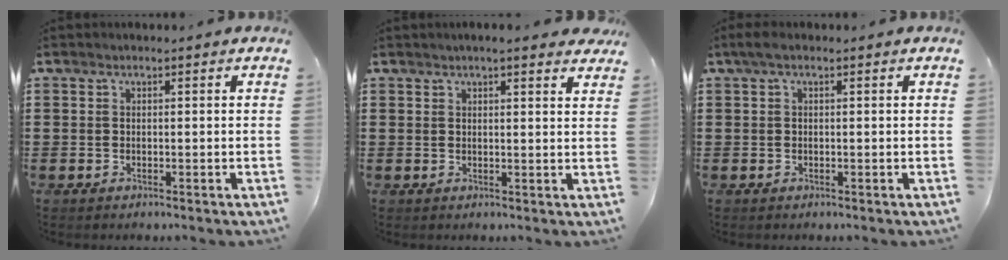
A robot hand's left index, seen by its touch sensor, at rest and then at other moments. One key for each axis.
{"total": 2.6, "fx": 2.3, "fy": 0.1, "fz": 1.3, "tx": -0.031, "ty": 0.000, "tz": 0.042}
{"total": 1.2, "fx": -0.3, "fy": 0.3, "fz": 1.2, "tx": -0.021, "ty": -0.001, "tz": -0.005}